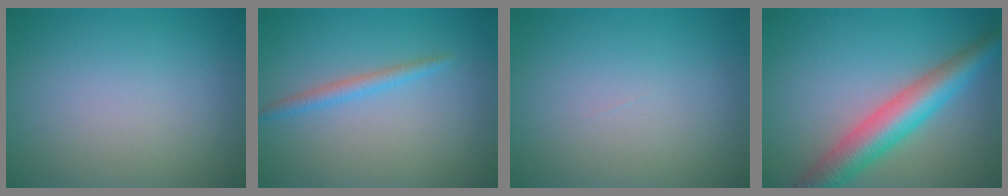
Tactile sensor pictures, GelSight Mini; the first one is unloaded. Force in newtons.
{"total": 1.6, "press": 1.6, "slide": 0.1}
{"total": 0.0}
{"total": 6.3, "press": 6.3, "slide": 0.1}